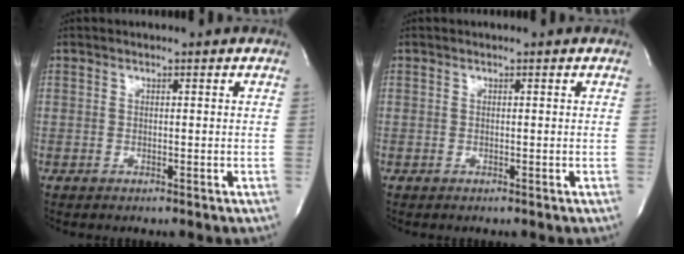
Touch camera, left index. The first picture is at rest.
{"total": 0.0}